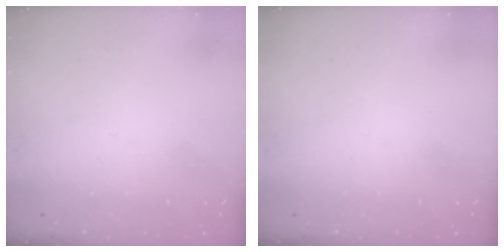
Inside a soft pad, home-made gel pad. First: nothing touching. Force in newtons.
{"total": 0.0}